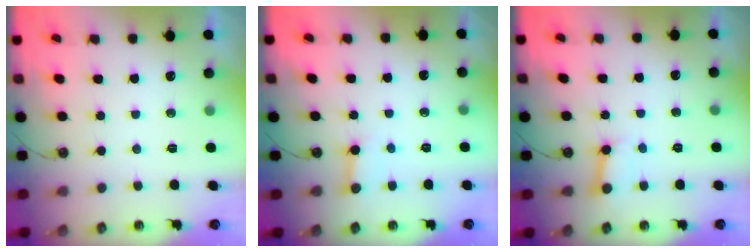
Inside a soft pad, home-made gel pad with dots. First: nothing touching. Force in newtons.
{"total": 3.0, "press": 3.0, "slide": 0.5}
{"total": 3.5, "press": 3.4, "slide": 0.3}